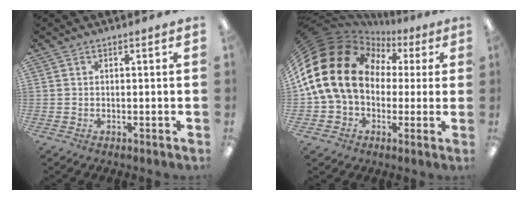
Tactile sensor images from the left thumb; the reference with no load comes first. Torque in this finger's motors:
{"motor_torque": [2.34, 2.67, 1.53, -1.24, 0.45]}